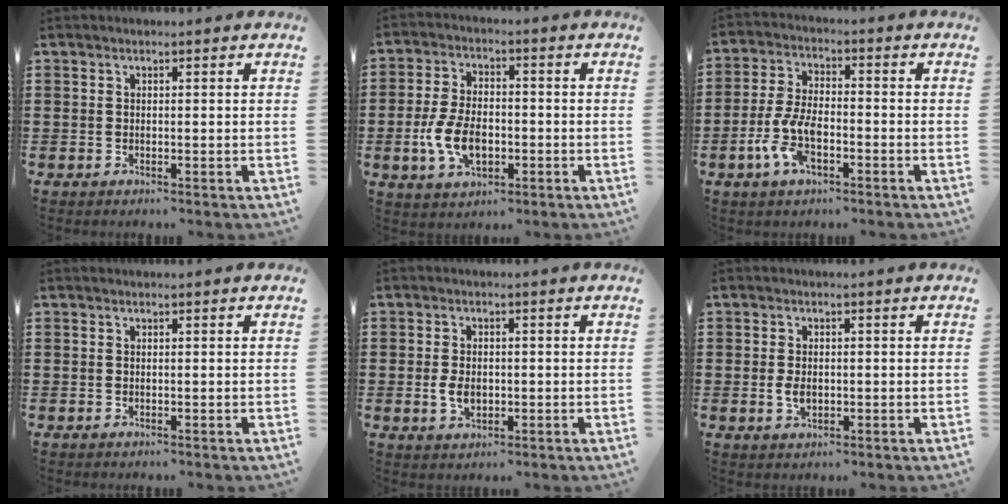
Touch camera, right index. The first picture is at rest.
{"total": 7.7, "force": [-2.0, 4.2, 6.1], "torque": [-0.140, -0.002, -0.039]}
{"total": 7.8, "force": [-2.9, 3.8, 6.2], "torque": [-0.153, -0.005, -0.062]}
{"total": 0.0}
{"total": 3.5, "force": [-0.6, 2.2, 2.7], "torque": [-0.068, -0.005, -0.013]}
{"total": 2.5, "force": [-0.3, 1.4, 2.1], "torque": [-0.048, -0.004, -0.008]}